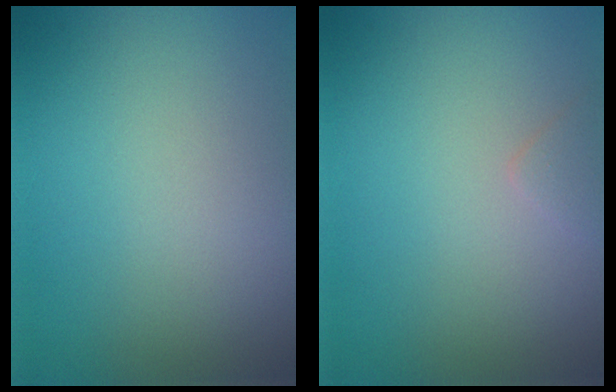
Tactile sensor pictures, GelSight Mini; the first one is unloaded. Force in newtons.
{"total": 0.8, "press": 0.8, "slide": 0.0}